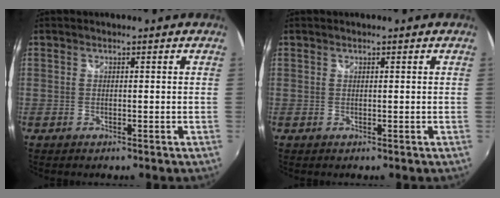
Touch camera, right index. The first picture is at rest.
{"total": 0.0}